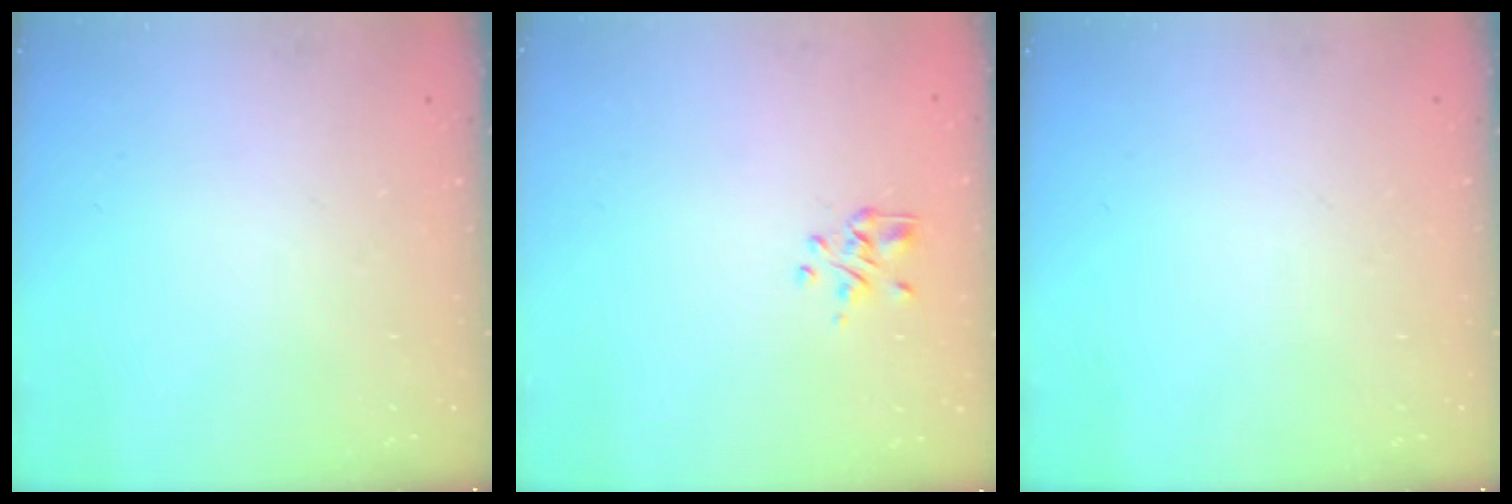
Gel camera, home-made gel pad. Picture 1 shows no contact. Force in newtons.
{"total": 1.7, "press": 1.6, "slide": 0.6}
{"total": 0.0}